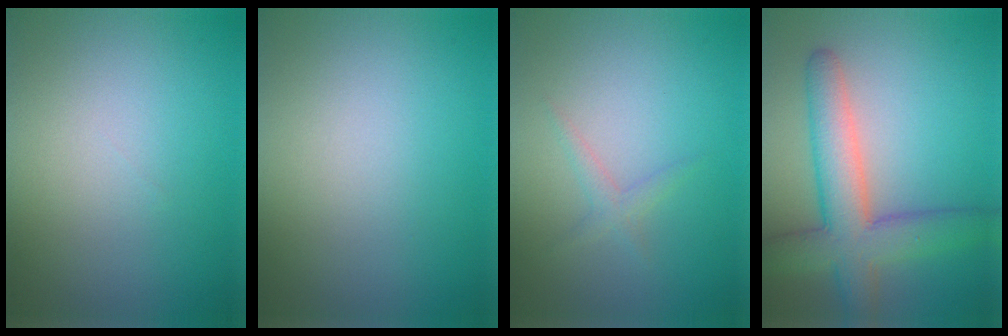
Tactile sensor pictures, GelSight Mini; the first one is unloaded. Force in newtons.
{"total": 0.0}
{"total": 1.1, "press": 1.1, "slide": 0.0}
{"total": 6.8, "press": 6.8, "slide": 0.2}